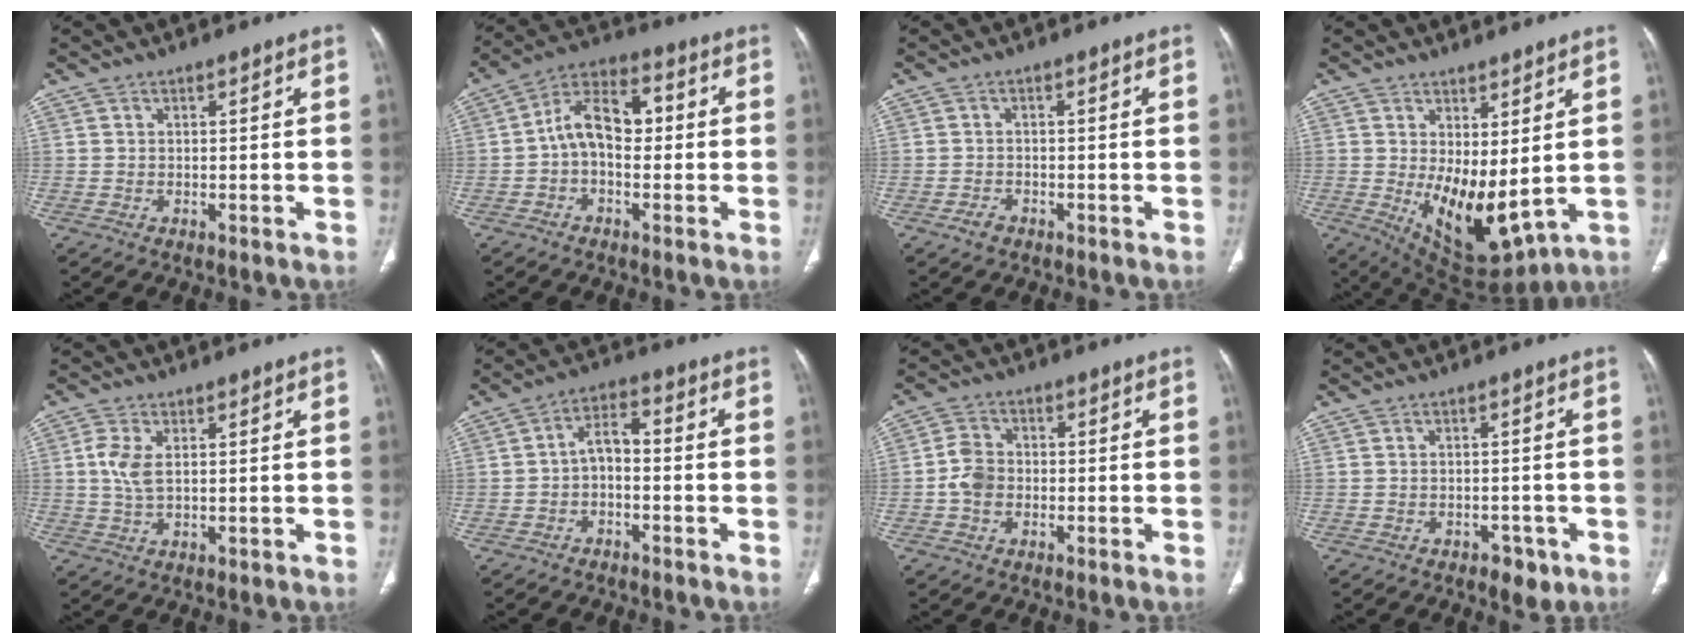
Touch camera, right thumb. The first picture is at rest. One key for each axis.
{"total": 10.0, "fx": -0.4, "fy": 6.1, "fz": 7.9, "tx": -0.123, "ty": 0.036, "tz": -0.019}
{"total": 1.5, "fx": -0.9, "fy": 1.0, "fz": 0.6, "tx": -0.014, "ty": 0.005, "tz": -0.017}
{"total": 11.8, "fx": 0.3, "fy": 5.6, "fz": 10.3, "tx": -0.154, "ty": -0.027, "tz": 0.030}
{"total": 4.8, "fx": 1.1, "fy": 2.3, "fz": 4.1, "tx": -0.098, "ty": -0.001, "tz": 0.022}
{"total": 5.1, "fx": -1.4, "fy": 2.8, "fz": 4.1, "tx": -0.066, "ty": 0.033, "tz": -0.034}
{"total": 5.1, "fx": -1.0, "fy": 4.0, "fz": 2.9, "tx": -0.048, "ty": 0.013, "tz": -0.026}
{"total": 3.8, "fx": -2.1, "fy": 2.3, "fz": 2.1, "tx": -0.016, "ty": 0.011, "tz": -0.022}